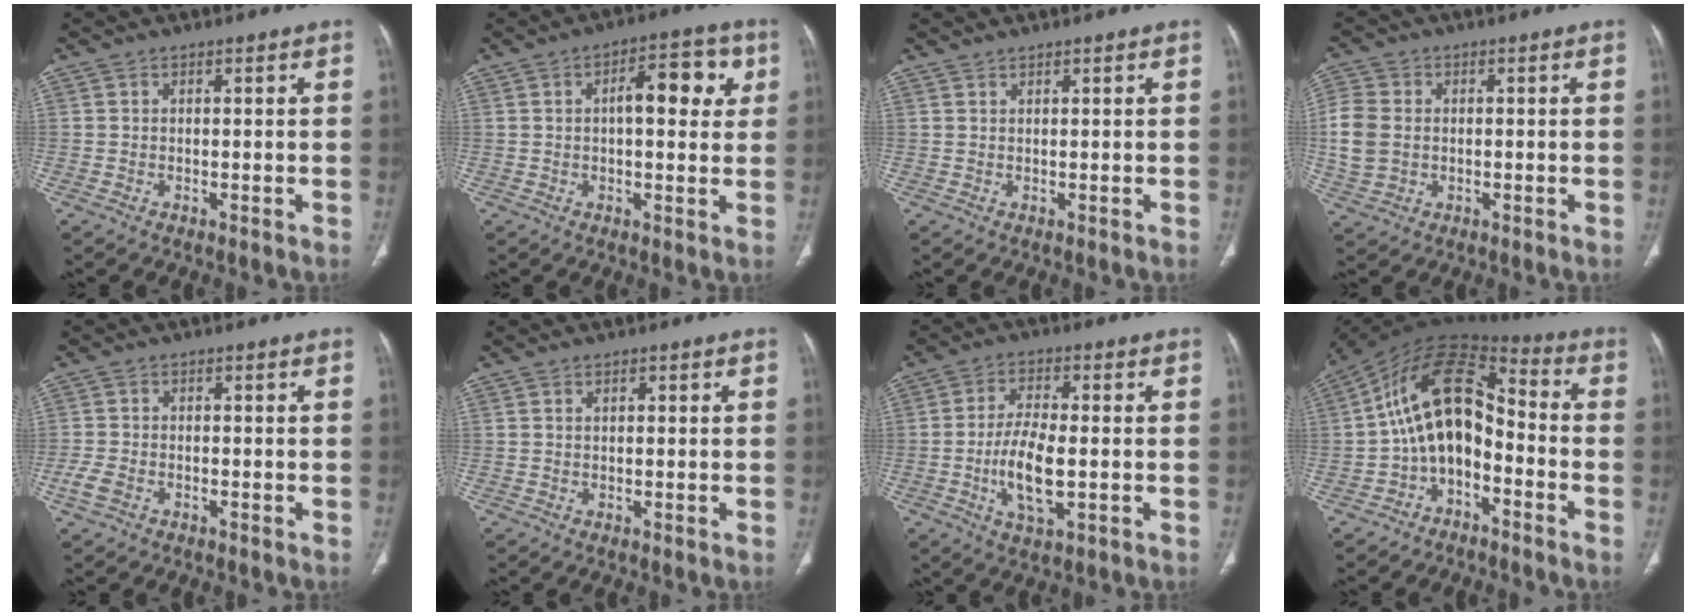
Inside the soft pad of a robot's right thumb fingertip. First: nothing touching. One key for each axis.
{"total": 10.0, "fx": 2.2, "fy": 4.6, "fz": 8.6, "tx": -0.087, "ty": 0.013, "tz": 0.025}
{"total": 0.6, "fx": 0.6, "fy": 0.0, "fz": -0.1, "tx": -0.003, "ty": 0.000, "tz": 0.014}
{"total": 8.1, "fx": -0.2, "fy": 6.4, "fz": 4.9, "tx": -0.113, "ty": 0.004, "tz": -0.004}
{"total": 3.1, "fx": -1.5, "fy": 2.0, "fz": 1.9, "tx": -0.050, "ty": 0.004, "tz": -0.028}
{"total": 0.7, "fx": 0.2, "fy": 0.4, "fz": 0.5, "tx": -0.008, "ty": 0.003, "tz": 0.004}
{"total": 9.3, "fx": -1.6, "fy": 3.6, "fz": 8.5, "tx": -0.168, "ty": -0.002, "tz": -0.029}
{"total": 14.3, "fx": -3.1, "fy": 8.9, "fz": 10.7, "tx": -0.166, "ty": 0.078, "tz": -0.062}